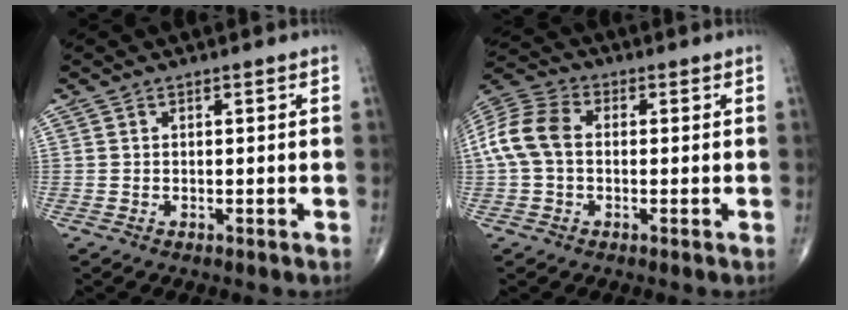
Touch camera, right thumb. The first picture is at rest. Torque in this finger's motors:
{"motor_torque": [-0.05, 0.27, 0.40, -0.39, 0.09]}